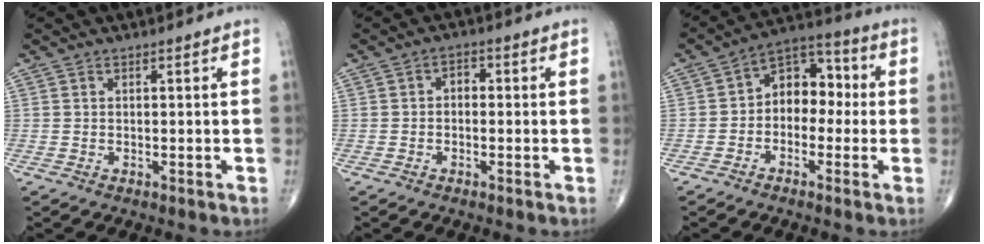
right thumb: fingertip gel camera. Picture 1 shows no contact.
{"total": 2.2, "force": [-0.3, 1.6, 1.5], "torque": [-0.008, 0.009, -0.015]}
{"total": 9.8, "force": [-0.5, 7.0, 6.9], "torque": [-0.061, 0.041, -0.028]}